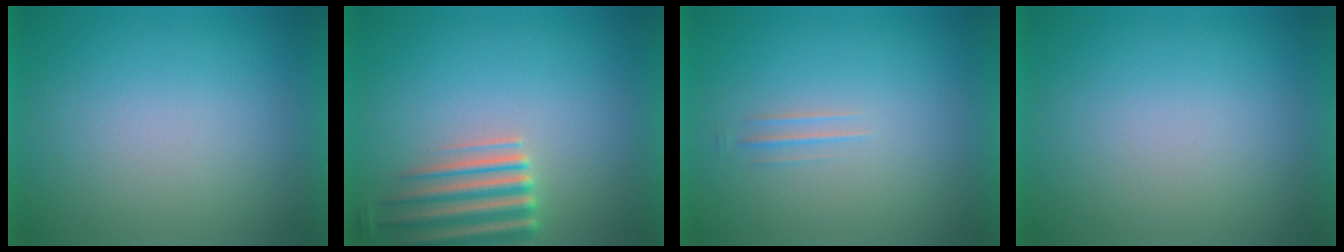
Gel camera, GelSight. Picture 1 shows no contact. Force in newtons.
{"total": 5.5}
{"total": 1.2}
{"total": 0.0}